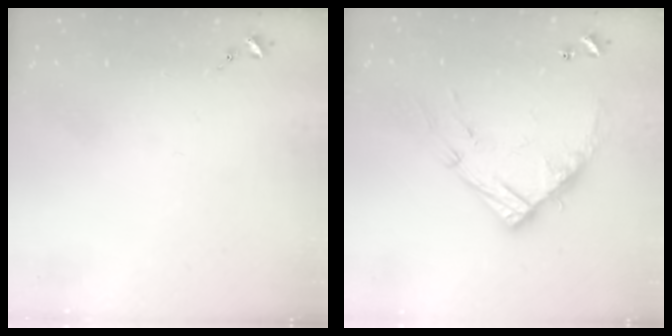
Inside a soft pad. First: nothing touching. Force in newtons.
{"total": 13.8, "press": 13.8, "slide": 1.0}